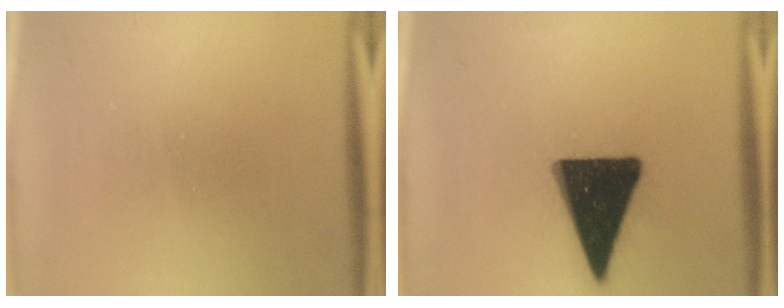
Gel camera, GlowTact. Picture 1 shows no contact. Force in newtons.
{"total": 18.5}